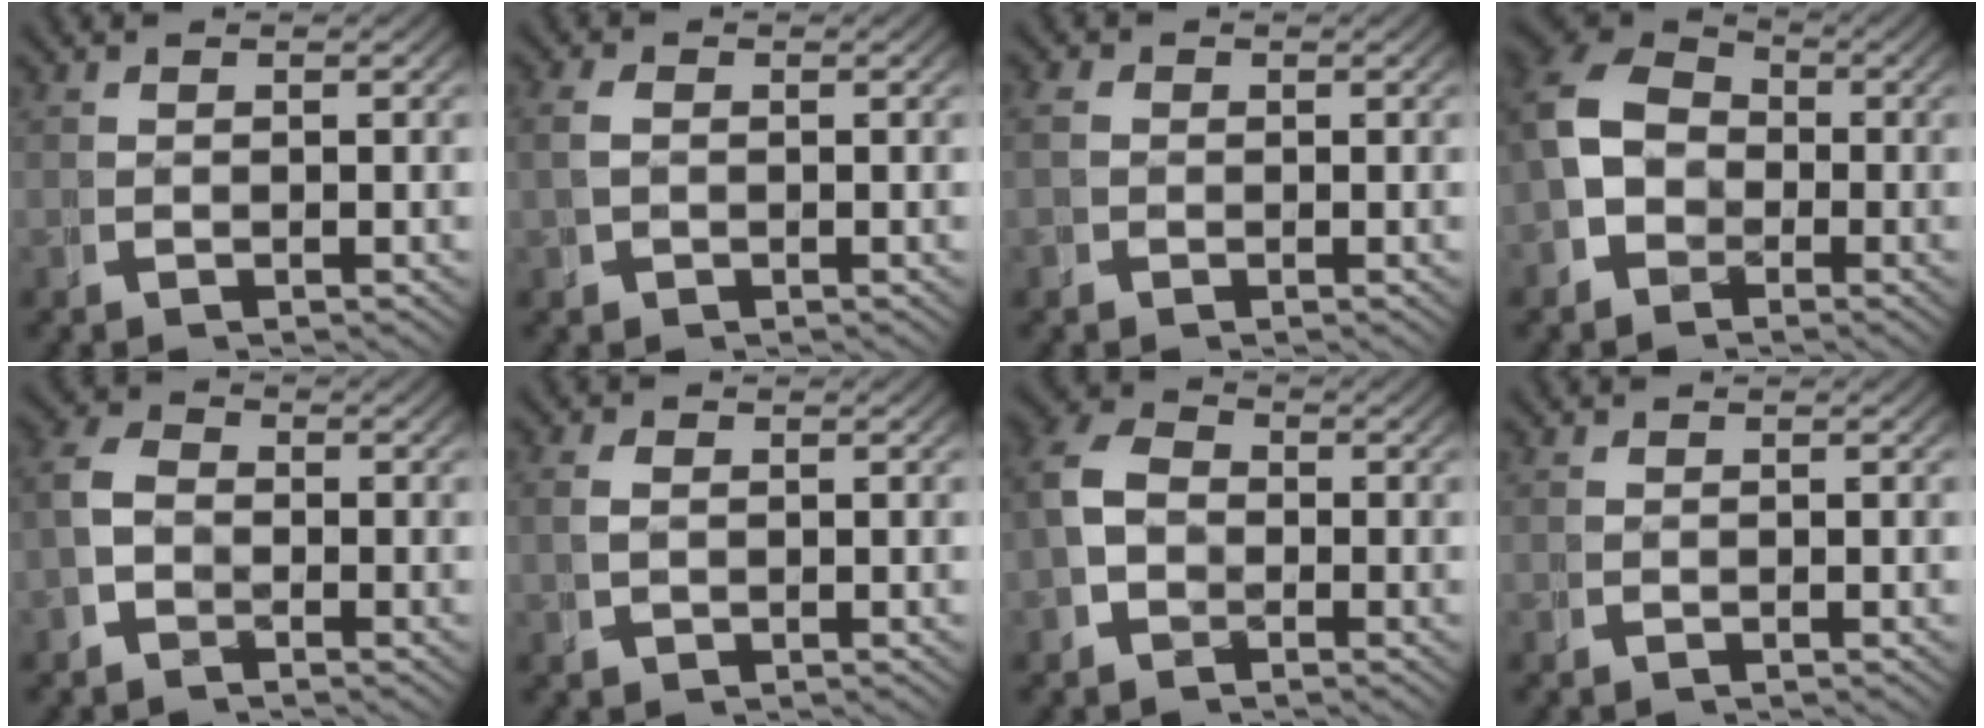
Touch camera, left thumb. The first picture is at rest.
{"total": 1.9, "force": [-0.1, 1.7, 0.8], "torque": [-0.019, -0.003, -0.002]}
{"total": 2.1, "force": [0.0, 2.0, 0.6], "torque": [-0.012, 0.001, -0.006]}
{"total": 8.2, "force": [0.1, 6.9, 4.4], "torque": [-0.087, -0.002, -0.008]}
{"total": 3.0, "force": [-0.7, 2.4, 1.6], "torque": [-0.032, -0.001, -0.020]}
{"total": 1.4, "force": [0.1, 1.2, 0.8], "torque": [-0.014, -0.002, 0.005]}
{"total": 4.5, "force": [-0.3, 3.7, 2.5], "torque": [-0.054, -0.003, -0.012]}
{"total": 0.0}